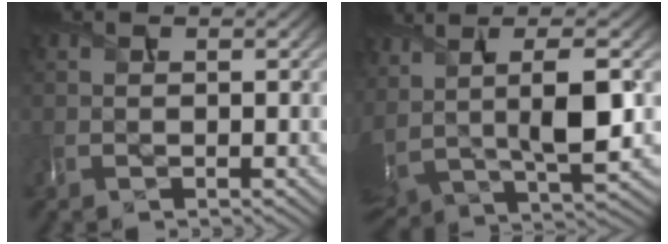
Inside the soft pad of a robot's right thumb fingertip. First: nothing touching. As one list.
[{"total": 10.3, "force": [2.5, 4.2, 9.0], "torque": [-0.201, 0.001, 0.055]}]